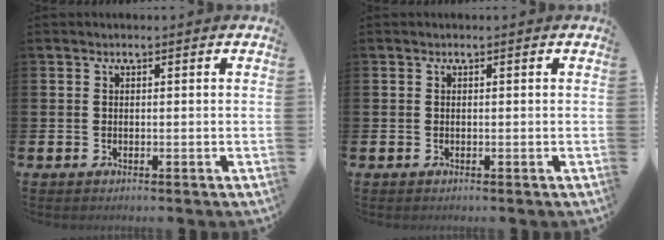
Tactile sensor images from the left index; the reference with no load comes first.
{"total": 0.0}